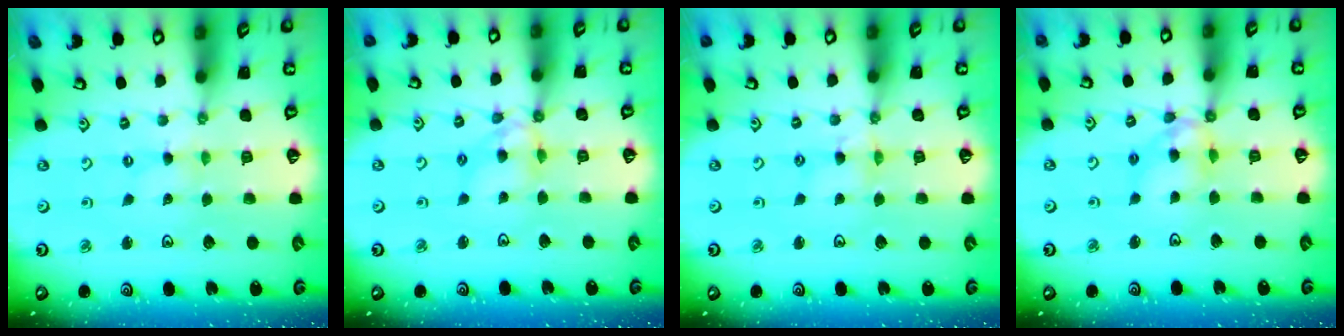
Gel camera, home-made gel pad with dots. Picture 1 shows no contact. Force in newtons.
{"total": 8.9, "press": 8.9, "slide": 0.7}
{"total": 2.4, "press": 2.4, "slide": 0.3}
{"total": 11.0, "press": 10.9, "slide": 1.2}